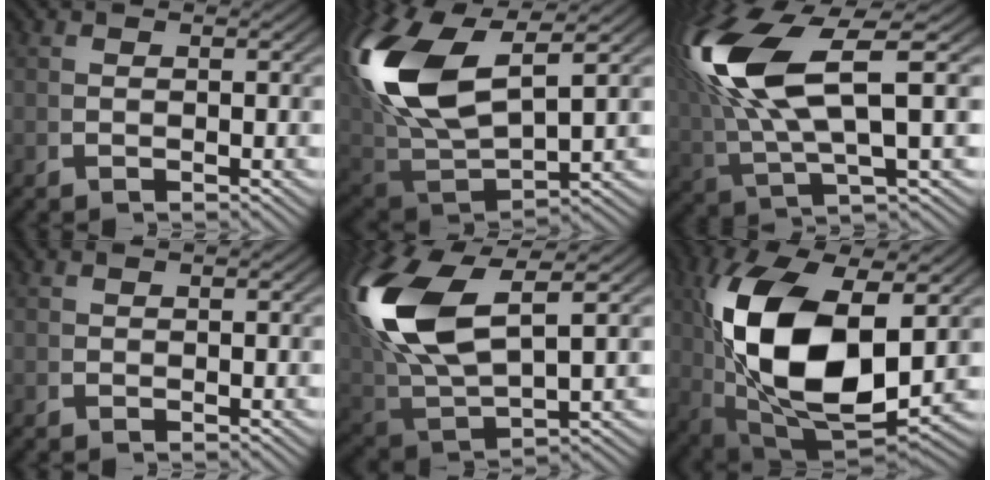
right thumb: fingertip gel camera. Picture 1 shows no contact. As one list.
[{"total": 14.6, "force": [1.7, 9.5, 11.0], "torque": [-0.264, -0.034, 0.045]}, {"total": 12.6, "force": [1.2, 6.8, 10.6], "torque": [-0.226, -0.019, 0.034]}, {"total": 0.0}, {"total": 13.1, "force": [1.9, 8.1, 10.1], "torque": [-0.239, -0.027, 0.049]}, {"total": 17.6, "force": [0.1, 10.0, 14.4], "torque": [-0.323, -0.063, 0.042]}]